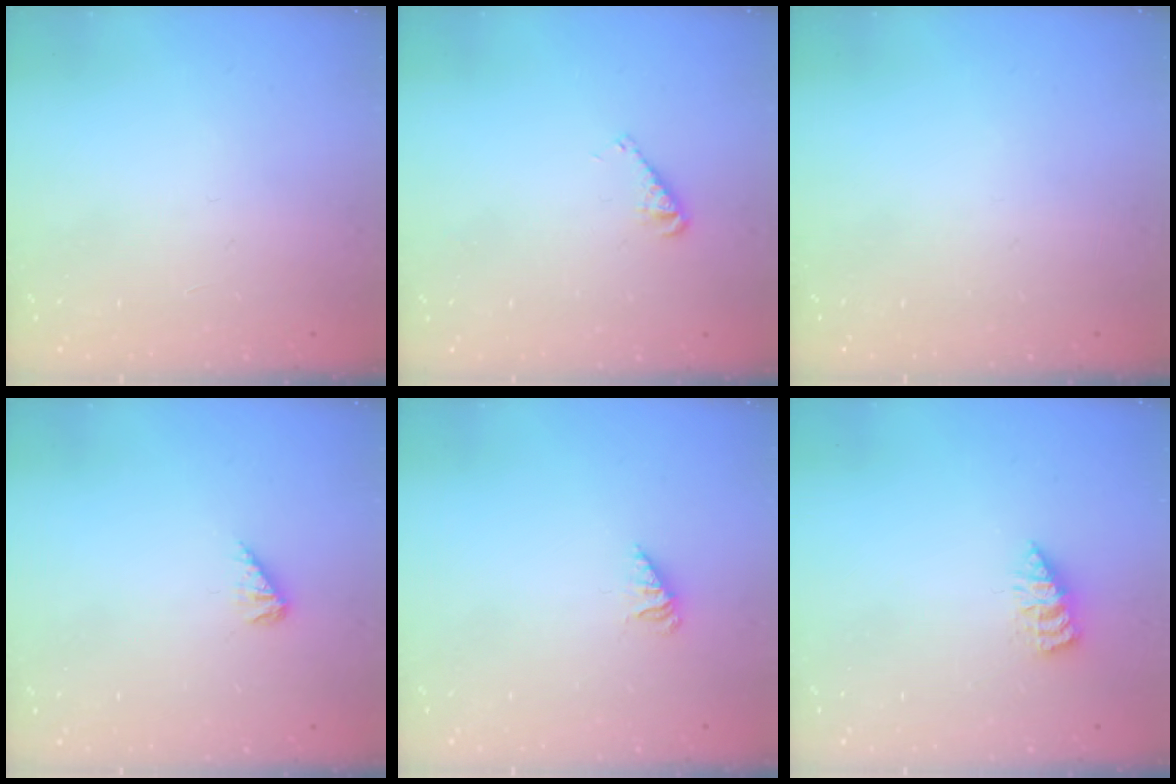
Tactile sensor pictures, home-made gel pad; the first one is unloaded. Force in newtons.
{"total": 2.9, "press": 2.9, "slide": 0.3}
{"total": 0.0}
{"total": 3.3, "press": 3.3, "slide": 0.6}
{"total": 2.4, "press": 2.4, "slide": 0.1}
{"total": 2.9, "press": 2.8, "slide": 0.4}